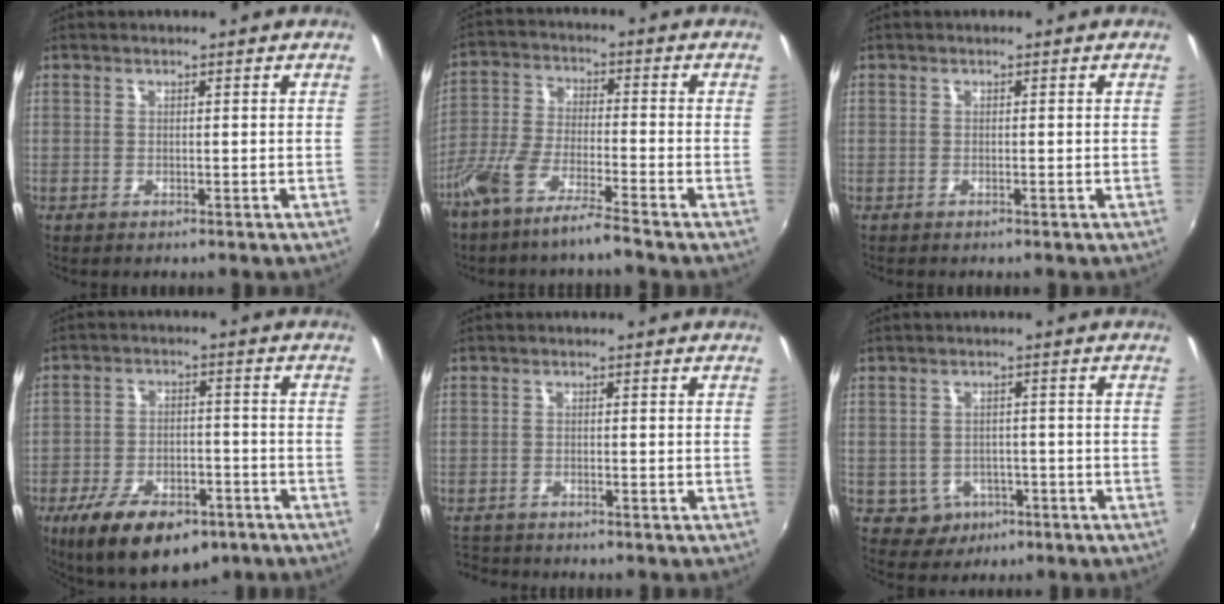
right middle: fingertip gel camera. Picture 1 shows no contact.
{"total": 8.2, "force": [-6.2, 0.6, 5.4], "torque": [-0.123, -0.006, -0.121]}
{"total": 2.0, "force": [-2.0, 0.1, 0.3], "torque": [-0.017, -0.005, -0.042]}
{"total": 16.3, "force": [-10.3, 7.6, 10.2], "torque": [-0.204, -0.021, -0.153]}
{"total": 3.6, "force": [-3.5, 0.6, 0.8], "torque": [-0.035, -0.009, -0.067]}
{"total": 5.1, "force": [-2.2, 4.4, 1.3], "torque": [-0.040, 0.007, -0.018]}